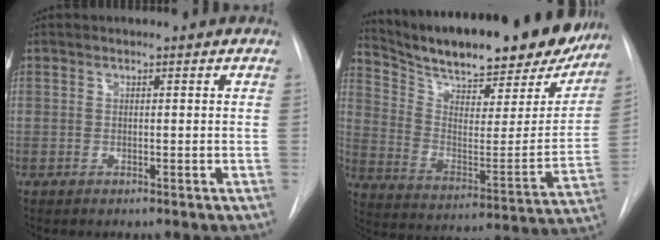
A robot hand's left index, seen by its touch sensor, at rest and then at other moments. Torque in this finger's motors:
{"motor_torque": [0.43, -0.99, 0.57, 0.14]}